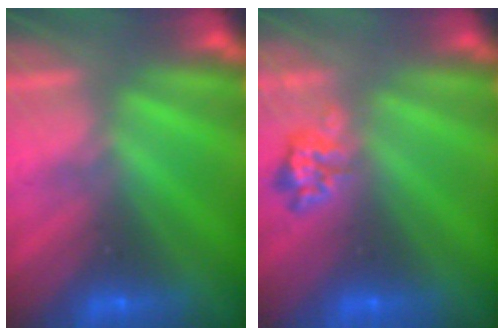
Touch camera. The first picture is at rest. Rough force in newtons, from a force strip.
{"total": 2.3}